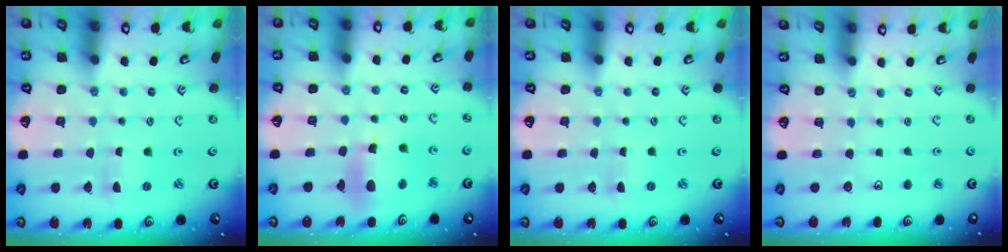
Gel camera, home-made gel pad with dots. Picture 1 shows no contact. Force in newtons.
{"total": 12.4, "press": 12.3, "slide": 1.6}
{"total": 0.0}
{"total": 0.0}